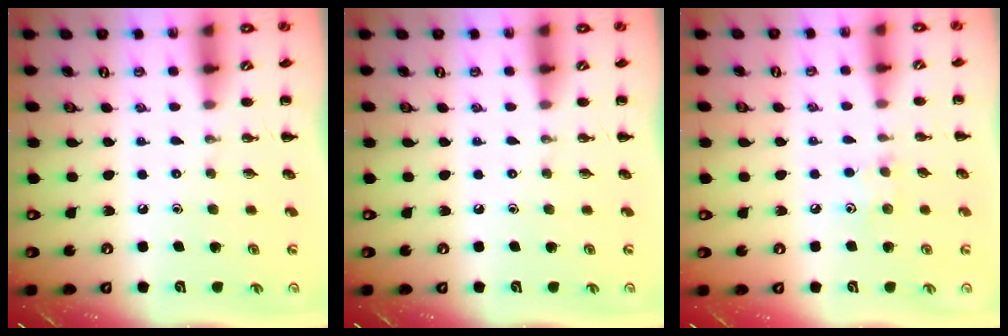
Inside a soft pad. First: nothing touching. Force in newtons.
{"total": 0.0}
{"total": 5.8, "press": 5.7, "slide": 1.1}